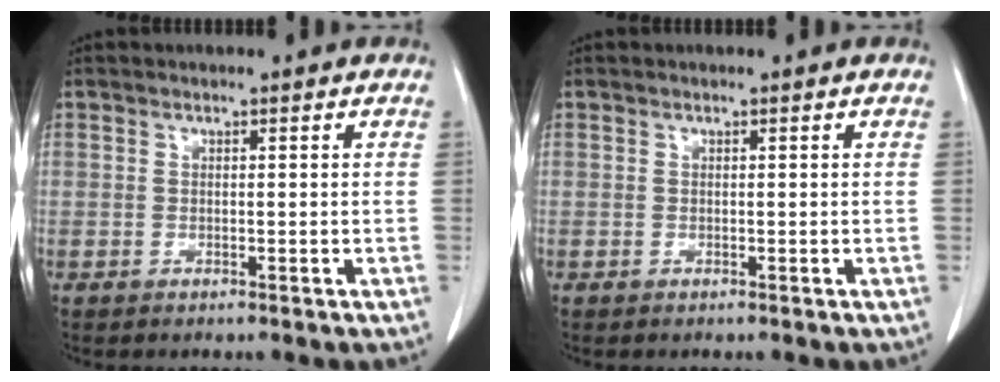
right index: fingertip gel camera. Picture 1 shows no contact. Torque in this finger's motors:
{"motor_torque": [0.00, 0.00, 0.00, 0.00]}